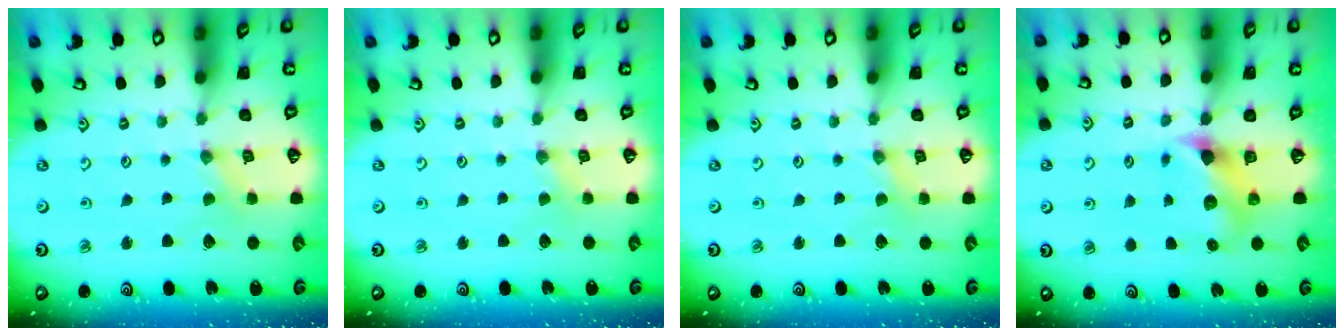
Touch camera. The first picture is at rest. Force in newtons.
{"total": 1.4, "press": 1.4, "slide": 0.3}
{"total": 0.0}
{"total": 6.9, "press": 6.9, "slide": 0.9}